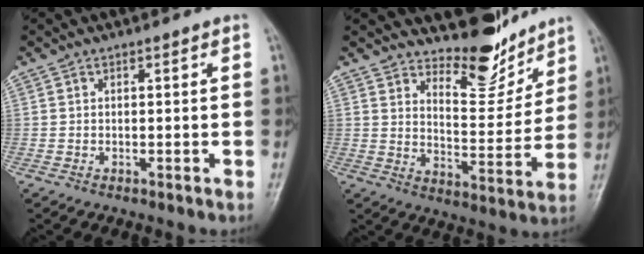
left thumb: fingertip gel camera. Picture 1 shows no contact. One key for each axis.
{"total": 10.3, "fx": 9.2, "fy": 3.5, "fz": 3.1, "tx": -0.009, "ty": -0.076, "tz": 0.153}